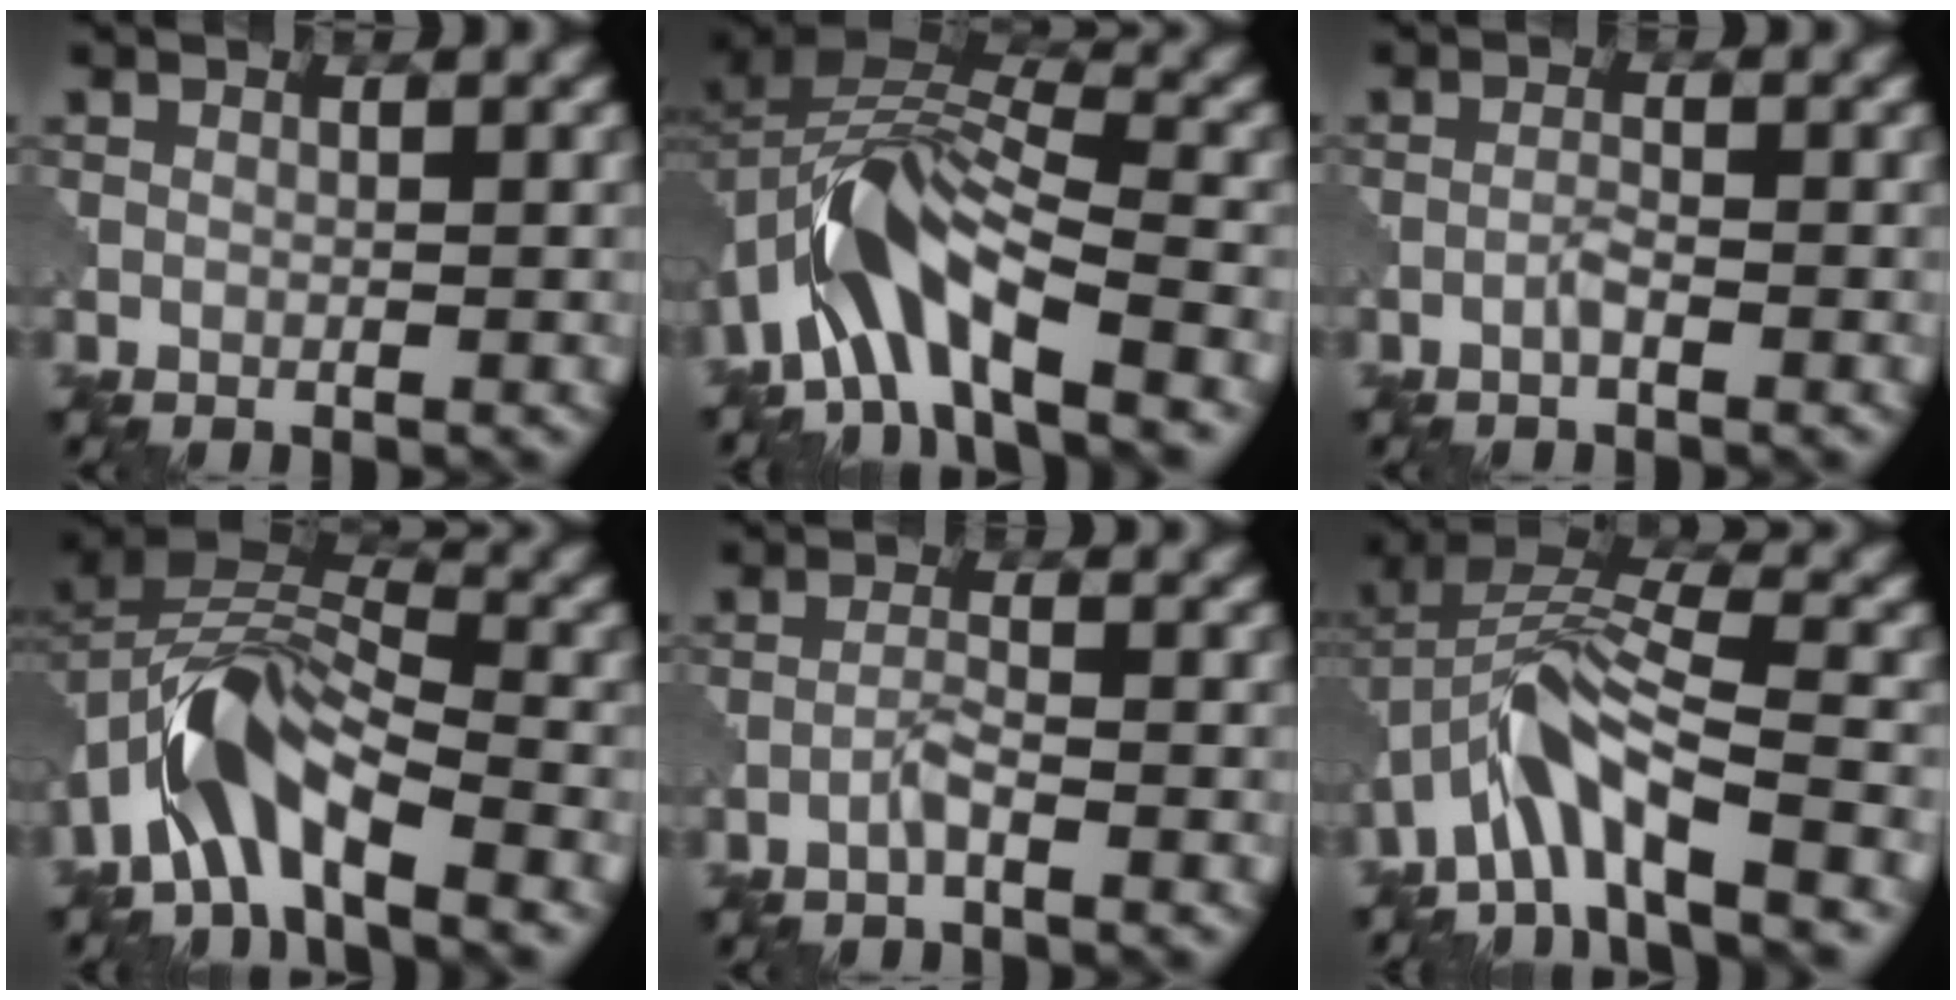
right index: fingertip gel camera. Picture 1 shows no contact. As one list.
[{"total": 8.7, "force": [-4.5, 3.3, 6.7], "torque": [-0.109, 0.009, -0.099]}, {"total": 1.1, "force": [-0.7, 0.2, 0.9], "torque": [-0.018, 0.004, -0.016]}, {"total": 7.4, "force": [-4.0, 2.9, 5.5], "torque": [-0.091, 0.009, -0.091]}, {"total": 1.6, "force": [-1.0, 0.1, 1.2], "torque": [-0.024, 0.007, -0.024]}, {"total": 7.4, "force": [-3.9, 2.1, 5.9], "torque": [-0.107, 0.013, -0.084]}]